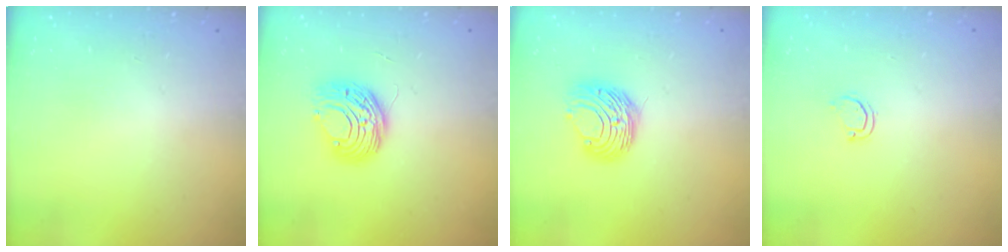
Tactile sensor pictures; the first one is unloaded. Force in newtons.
{"total": 9.0, "press": 8.9, "slide": 0.5}
{"total": 9.7, "press": 9.7, "slide": 1.0}
{"total": 3.2, "press": 3.2, "slide": 0.2}